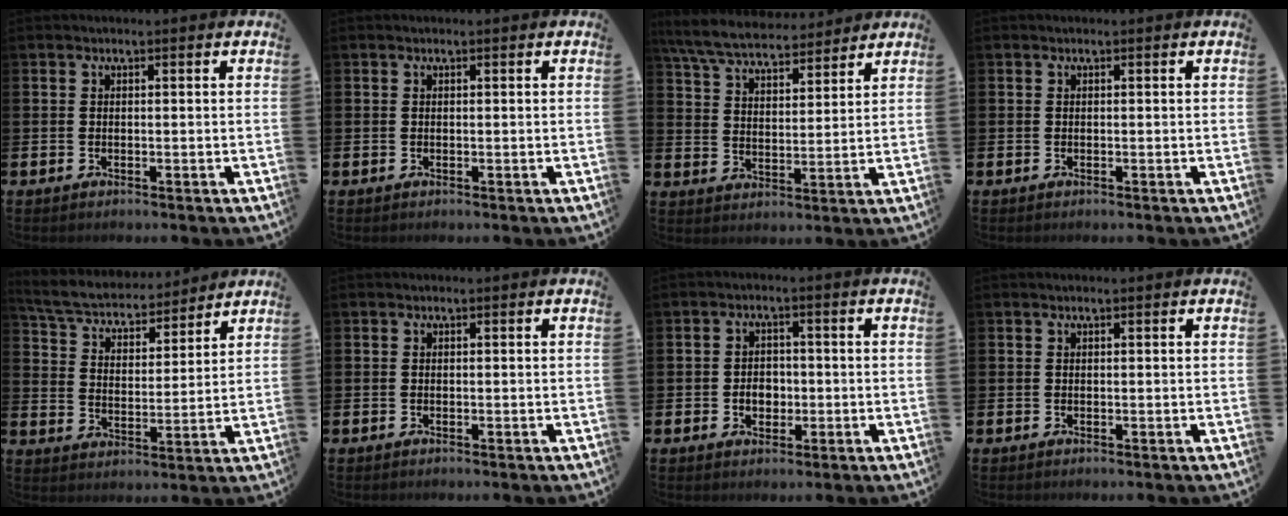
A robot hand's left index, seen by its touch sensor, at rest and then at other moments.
{"total": 0.0}
{"total": 7.3, "force": [6.9, 1.5, 2.1], "torque": [-0.071, -0.032, 0.125]}
{"total": 0.0}
{"total": 6.1, "force": [5.8, 1.5, 1.3], "torque": [-0.059, -0.042, 0.098]}
{"total": 0.0}
{"total": 3.0, "force": [-0.6, 2.4, 1.8], "torque": [-0.022, 0.000, -0.018]}
{"total": 0.0}